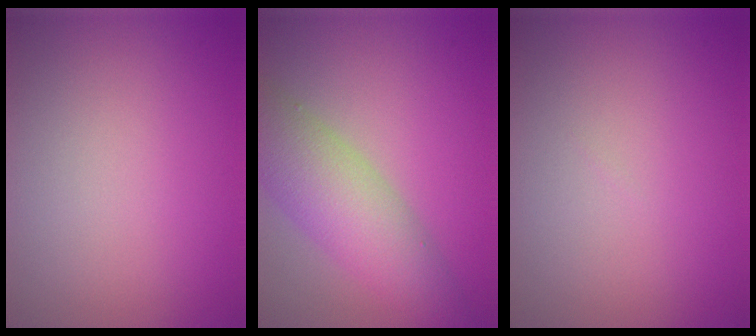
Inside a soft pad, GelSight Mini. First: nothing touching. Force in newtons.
{"total": 6.5, "press": 6.5, "slide": 0.2}
{"total": 0.0}